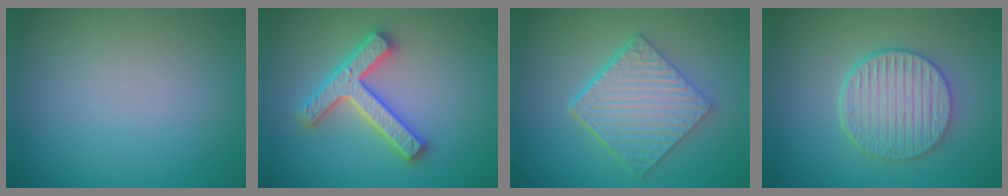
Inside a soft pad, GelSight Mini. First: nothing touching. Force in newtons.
{"total": 4.7, "press": 4.6, "slide": 0.8}
{"total": 6.2, "press": 4.5, "slide": 4.3}
{"total": 5.6, "press": 4.5, "slide": 3.2}